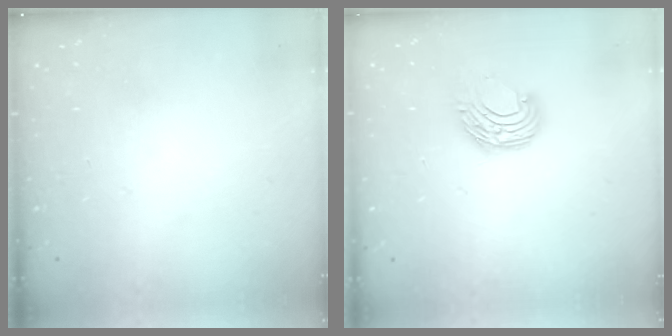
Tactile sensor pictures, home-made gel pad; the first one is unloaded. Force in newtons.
{"total": 8.1, "press": 8.1, "slide": 0.4}